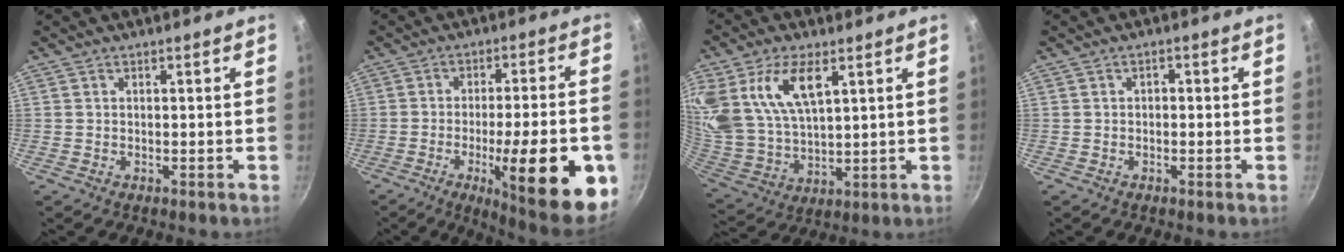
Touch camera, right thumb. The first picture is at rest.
{"total": 21.6, "force": [-7.0, 5.3, 19.8], "torque": [-0.238, 0.000, -0.085]}
{"total": 18.2, "force": [7.6, 9.3, 13.6], "torque": [-0.286, -0.018, 0.154]}
{"total": 1.0, "force": [-0.1, 0.8, 0.7], "torque": [0.001, 0.004, -0.006]}